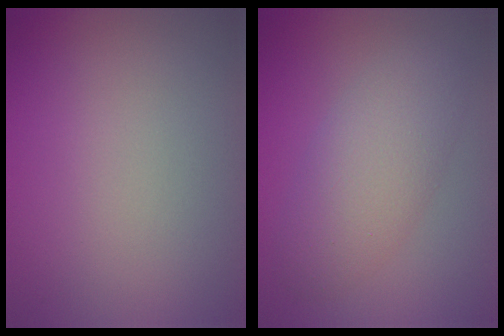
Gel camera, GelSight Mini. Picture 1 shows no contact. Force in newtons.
{"total": 4.4, "press": 4.4, "slide": 0.1}